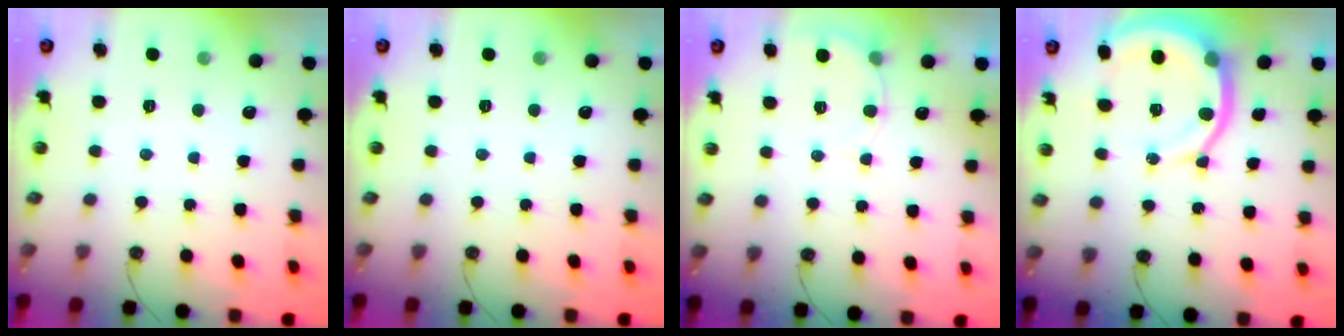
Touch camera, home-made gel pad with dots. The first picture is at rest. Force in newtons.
{"total": 0.0}
{"total": 5.9, "press": 5.8, "slide": 0.4}
{"total": 11.3, "press": 11.2, "slide": 1.5}